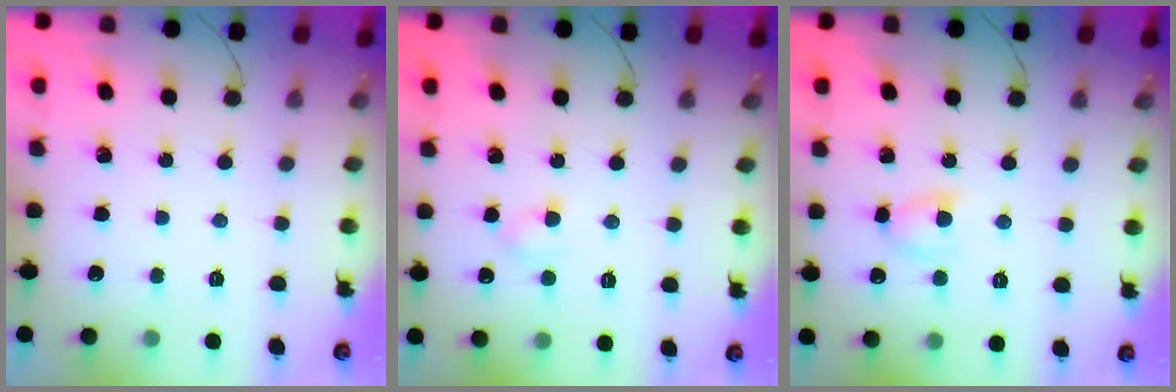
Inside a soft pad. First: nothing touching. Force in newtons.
{"total": 3.0, "press": 2.8, "slide": 1.0}
{"total": 5.0, "press": 4.8, "slide": 1.5}